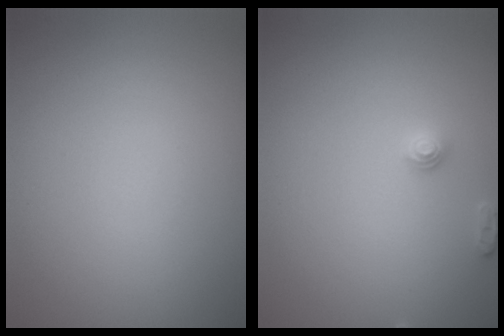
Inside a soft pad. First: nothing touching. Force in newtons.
{"total": 1.2, "press": 1.2, "slide": 0.0}